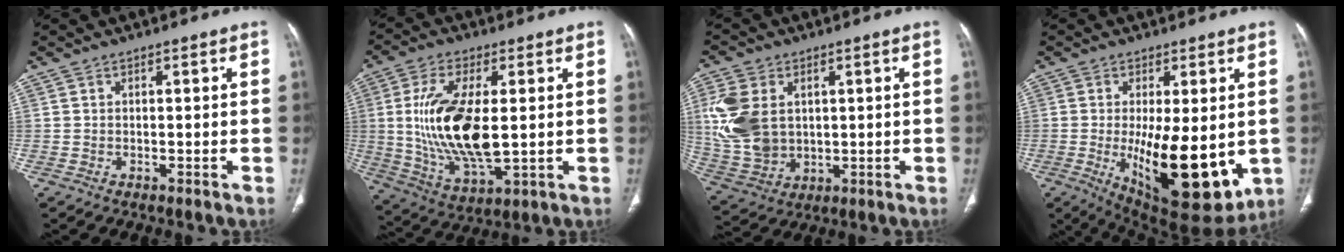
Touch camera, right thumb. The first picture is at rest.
{"total": 17.5, "force": [0.9, 7.5, 15.8], "torque": [-0.314, -0.017, 0.026]}
{"total": 13.5, "force": [2.6, 9.6, 9.2], "torque": [-0.190, -0.007, 0.064]}
{"total": 17.9, "force": [-2.4, 6.8, 16.4], "torque": [-0.249, -0.037, -0.015]}